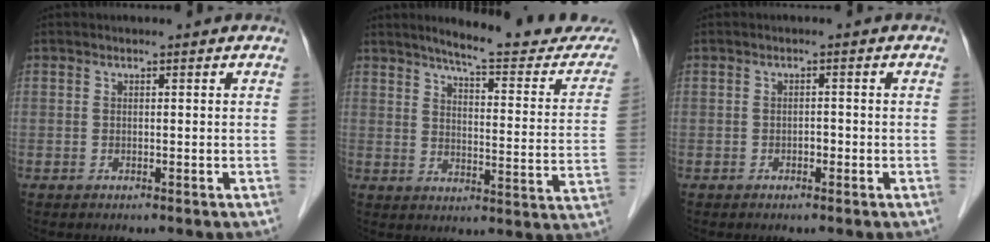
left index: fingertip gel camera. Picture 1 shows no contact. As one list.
[{"total": 18.1, "force": [16.3, 1.7, 7.6], "torque": [-0.089, -0.064, 0.190]}, {"total": 1.1, "force": [-0.7, 0.5, 0.7], "torque": [-0.008, 0.000, -0.013]}]